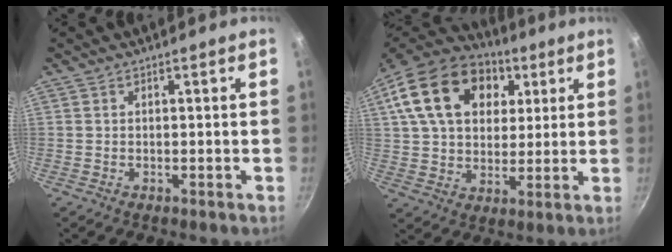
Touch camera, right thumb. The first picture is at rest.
{"total": 23.0, "force": [7.9, 16.0, 14.5], "torque": [-0.247, 0.010, 0.127]}